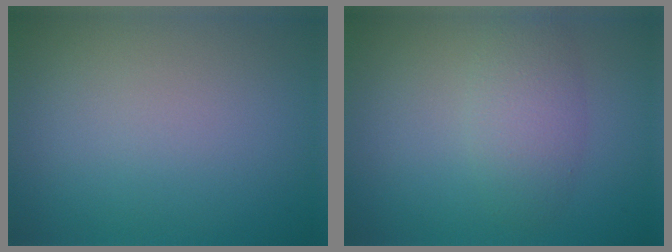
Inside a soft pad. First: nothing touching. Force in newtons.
{"total": 2.9, "press": 2.9, "slide": 0.2}